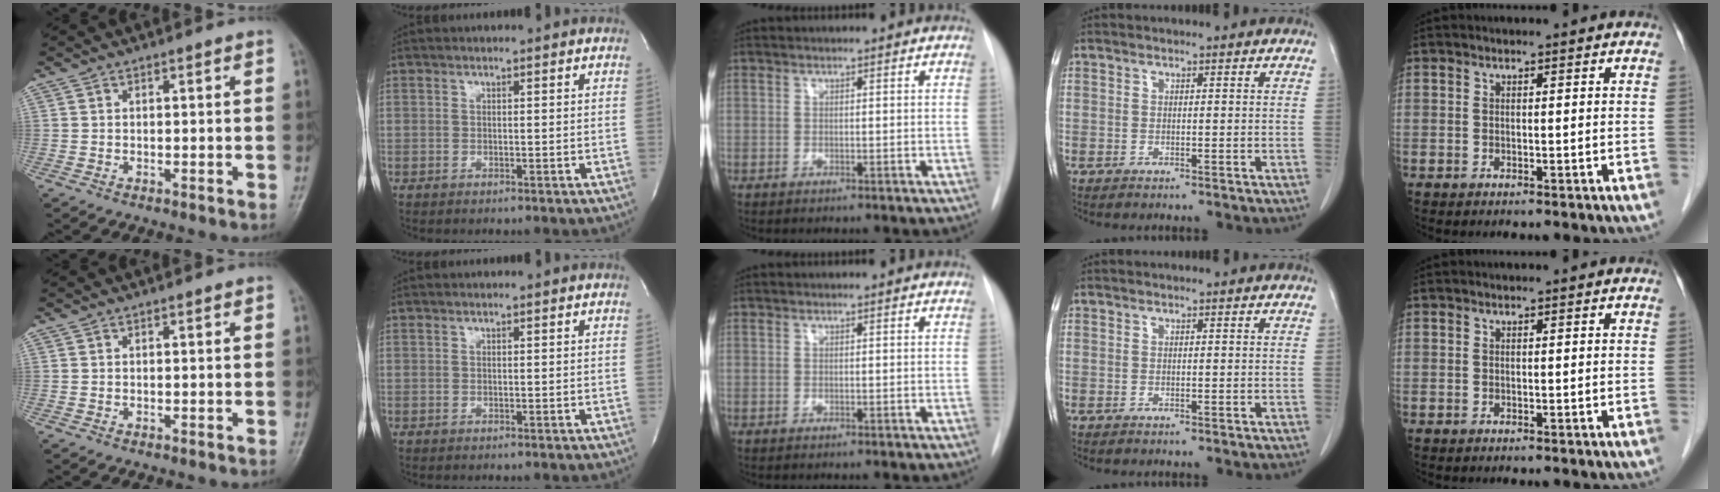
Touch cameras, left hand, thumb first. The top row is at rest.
{}